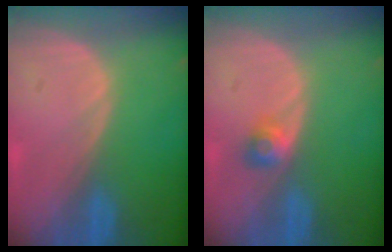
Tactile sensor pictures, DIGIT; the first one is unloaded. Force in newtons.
{"total": 2.5, "press": 2.2, "slide": 1.2}